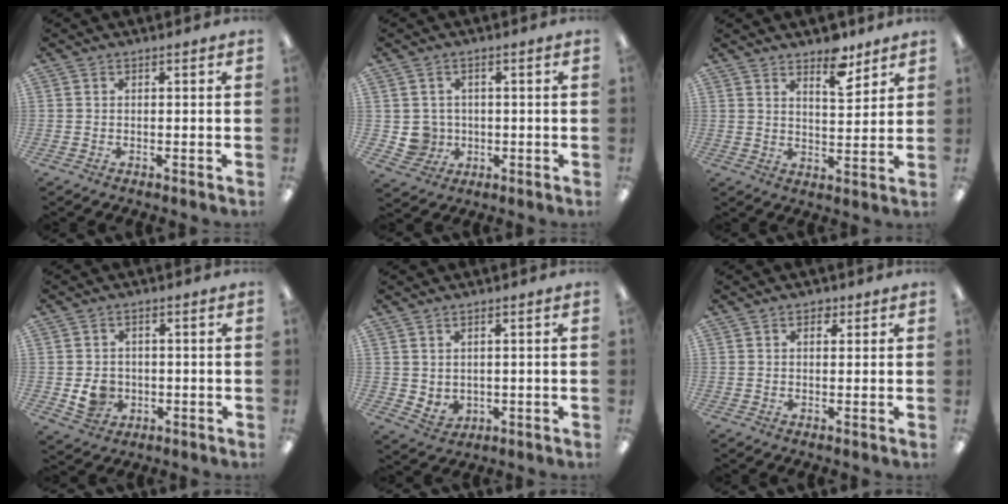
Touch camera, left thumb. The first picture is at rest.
{"total": 4.6, "force": [0.4, 4.6, 0.6], "torque": [-0.016, 0.007, 0.012]}
{"total": 7.7, "force": [6.1, 2.9, 3.6], "torque": [-0.031, -0.045, 0.103]}
{"total": 5.5, "force": [-0.6, 5.0, 2.1], "torque": [-0.025, 0.004, -0.010]}
{"total": 3.0, "force": [2.0, 2.1, 0.9], "torque": [-0.014, -0.013, 0.036]}
{"total": 2.1, "force": [1.2, 1.3, 1.2], "torque": [-0.009, -0.002, 0.016]}